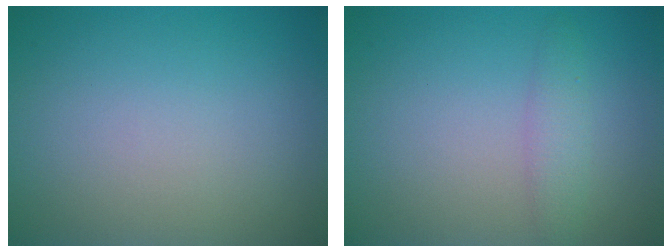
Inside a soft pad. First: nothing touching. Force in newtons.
{"total": 1.8, "press": 1.8, "slide": 0.1}